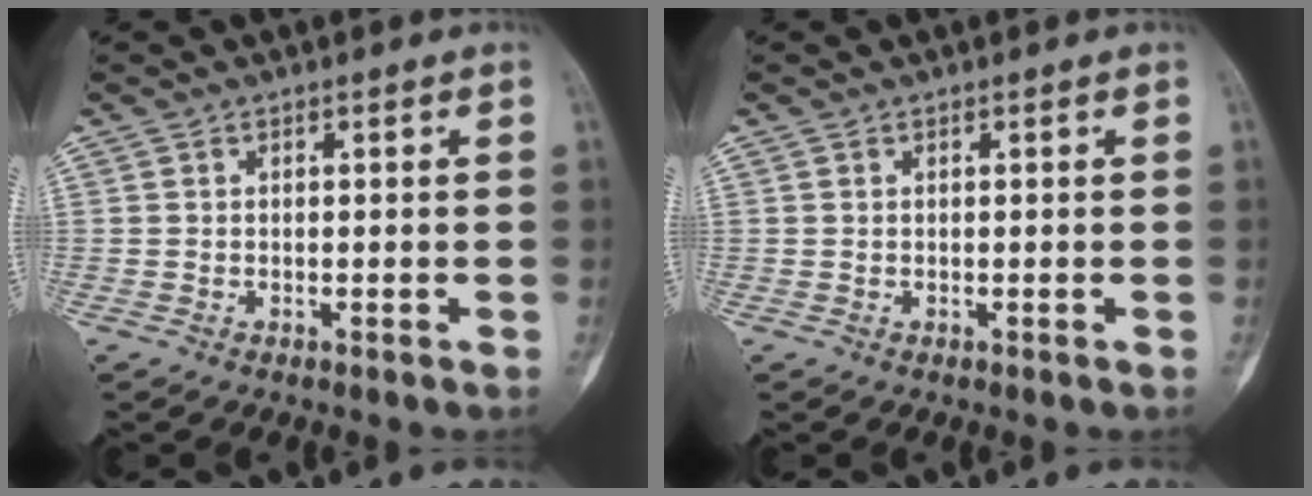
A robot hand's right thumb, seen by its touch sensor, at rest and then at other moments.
{"total": 0.0}